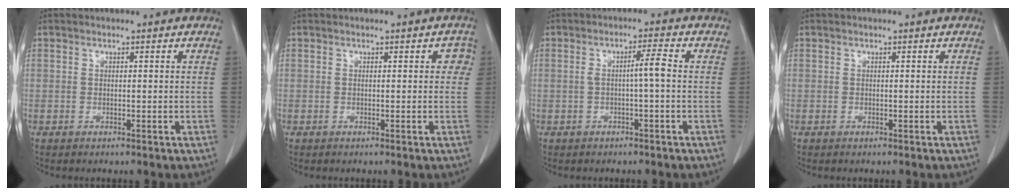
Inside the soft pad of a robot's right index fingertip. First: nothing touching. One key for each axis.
{"total": 1.7, "fx": 0.3, "fy": 1.1, "fz": 1.3, "tx": -0.003, "ty": 0.011, "tz": -0.001}
{"total": 3.1, "fx": -0.2, "fy": 0.0, "fz": 3.1, "tx": -0.054, "ty": 0.006, "tz": -0.003}
{"total": 0.0}